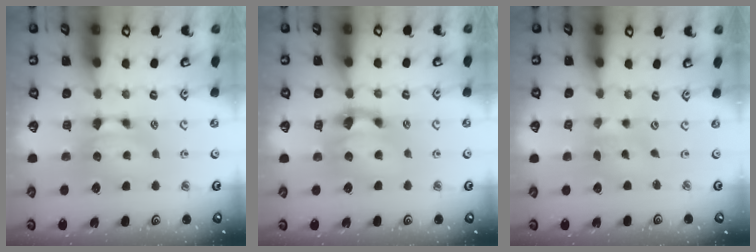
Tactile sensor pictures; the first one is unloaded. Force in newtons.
{"total": 2.3, "press": 1.4, "slide": 1.8}
{"total": 2.7, "press": 2.5, "slide": 0.9}